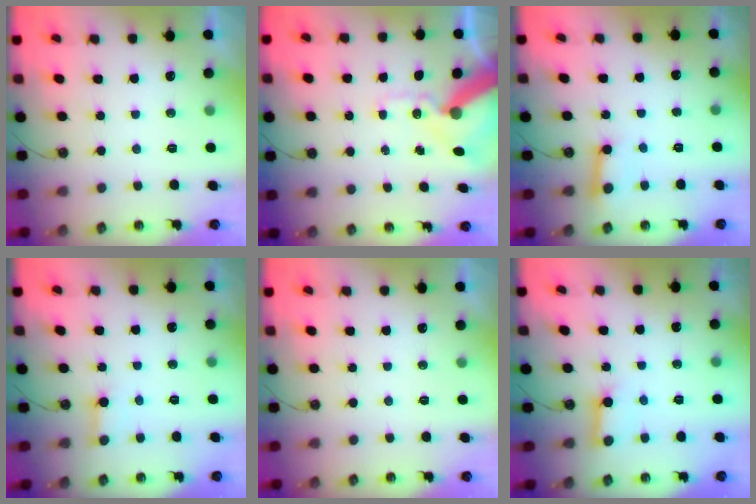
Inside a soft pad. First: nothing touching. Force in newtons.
{"total": 14.6, "press": 14.5, "slide": 2.1}
{"total": 6.8, "press": 6.7, "slide": 0.7}
{"total": 2.5, "press": 2.5, "slide": 0.1}
{"total": 0.0}
{"total": 6.0, "press": 5.9, "slide": 0.6}